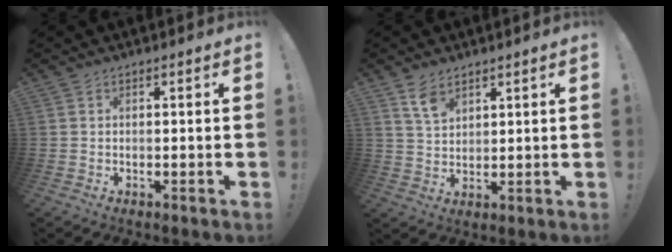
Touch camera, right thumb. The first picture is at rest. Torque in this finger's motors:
{"motor_torque": [-0.19, 0.24, 0.02, 0.36, -0.01]}